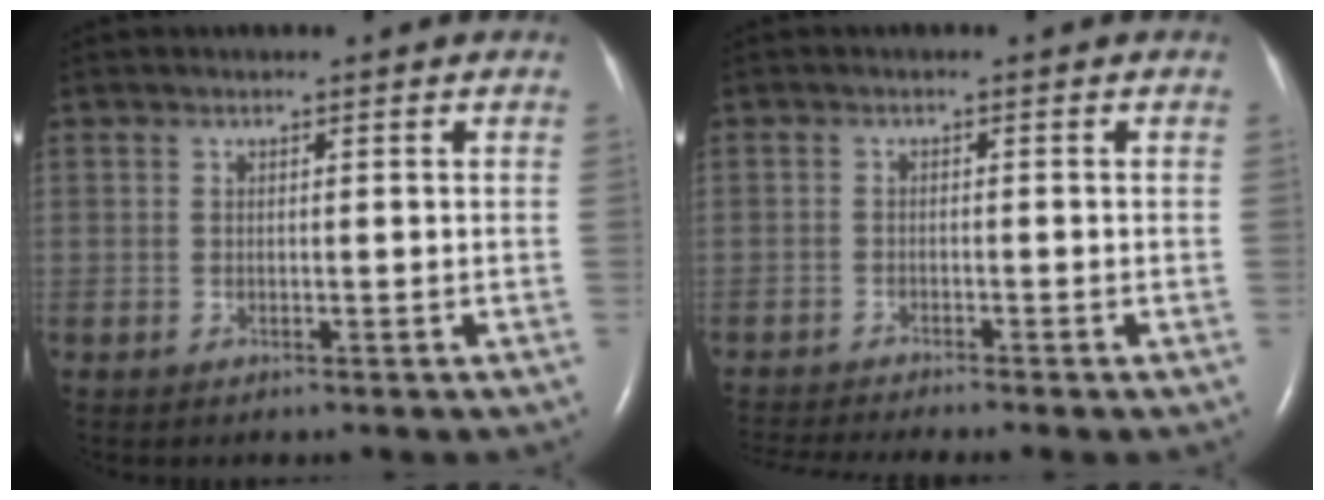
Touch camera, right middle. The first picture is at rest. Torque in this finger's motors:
{"motor_torque": [0.96, -1.18, 0.13, 0.08]}